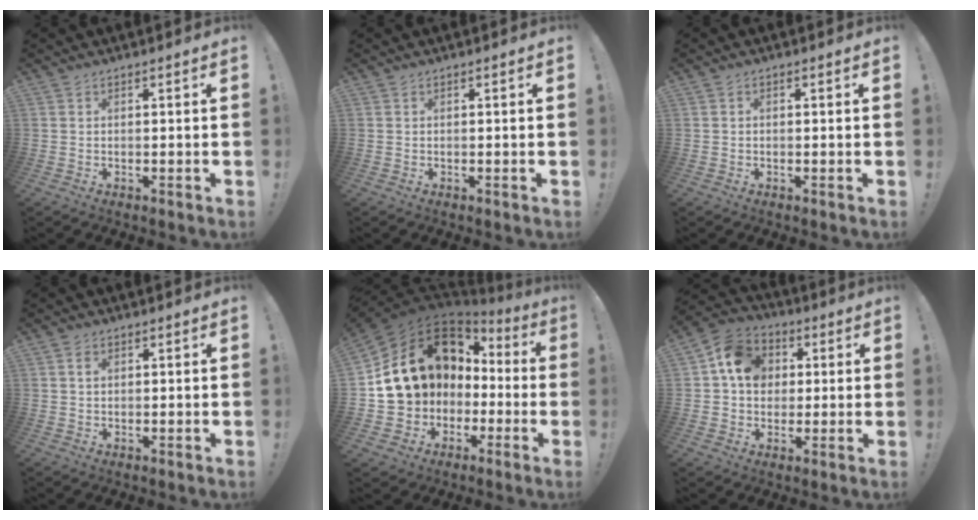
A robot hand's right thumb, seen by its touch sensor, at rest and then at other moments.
{"total": 0.0}
{"total": 0.7, "force": [-0.4, 0.4, 0.4], "torque": [-0.010, 0.004, -0.006]}
{"total": 1.4, "force": [0.5, 0.9, 0.9], "torque": [-0.020, 0.004, 0.008]}
{"total": 17.8, "force": [4.6, 14.6, 9.1], "torque": [-0.148, -0.018, 0.118]}
{"total": 12.5, "force": [2.9, 10.8, 5.8], "torque": [-0.087, 0.008, 0.062]}